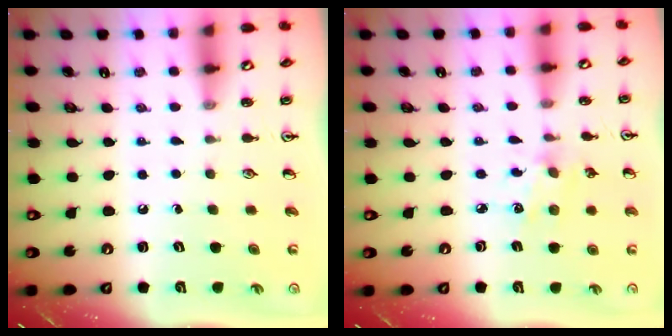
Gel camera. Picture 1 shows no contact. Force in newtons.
{"total": 3.4, "press": 3.2, "slide": 1.2}